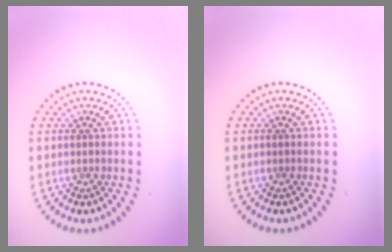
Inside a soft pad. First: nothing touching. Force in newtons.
{"total": 0.0}